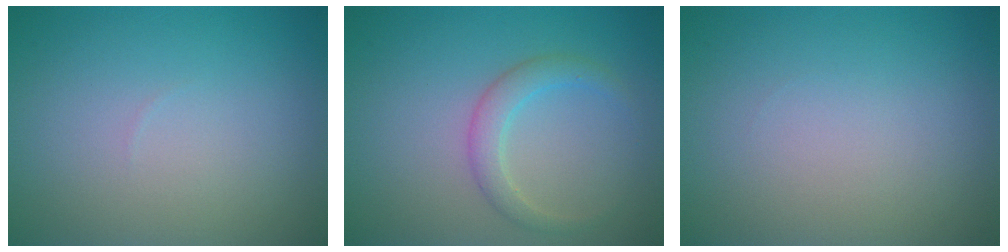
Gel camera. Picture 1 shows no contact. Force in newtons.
{"total": 2.3, "press": 2.2, "slide": 0.3}
{"total": 0.0}